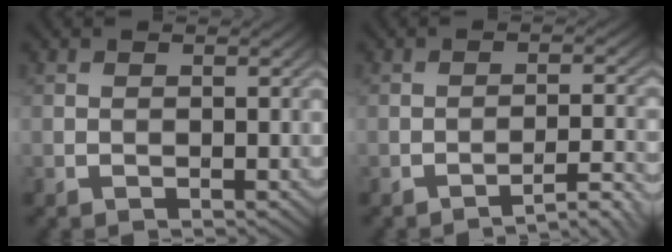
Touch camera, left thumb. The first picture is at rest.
{"total": 2.8, "force": [-2.5, -0.7, 0.9], "torque": [-0.012, 0.015, -0.036]}